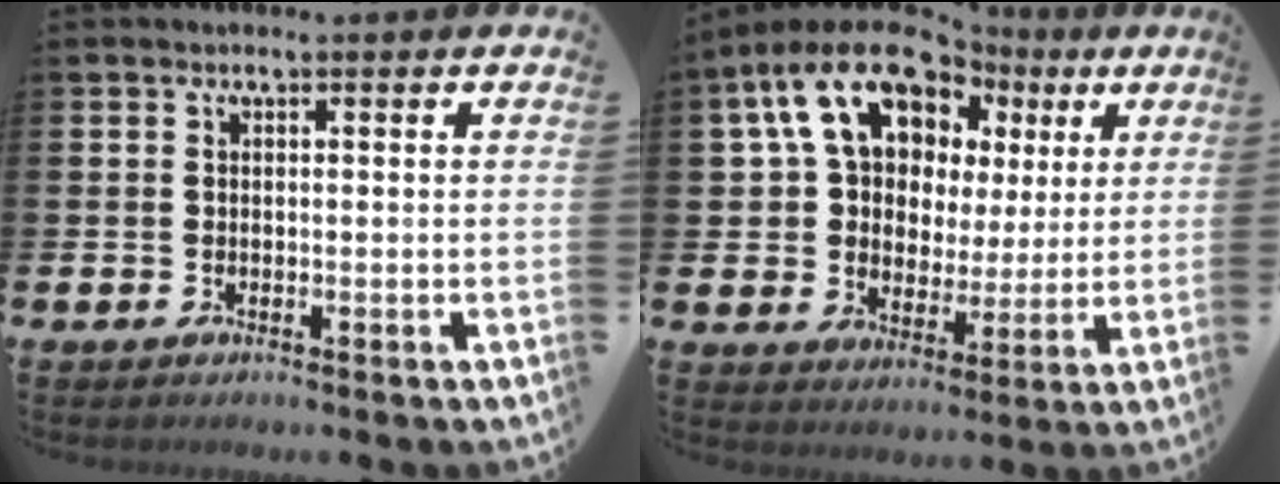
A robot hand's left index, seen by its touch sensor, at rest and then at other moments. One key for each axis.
{"total": 13.8, "fx": 8.5, "fy": 8.8, "fz": 6.4, "tx": -0.145, "ty": -0.039, "tz": 0.151}